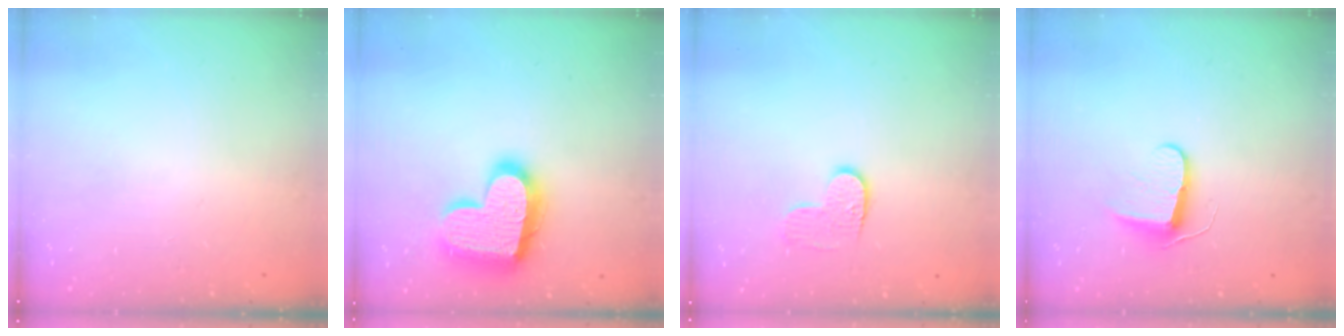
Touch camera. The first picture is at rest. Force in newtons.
{"total": 20.3, "press": 20.3, "slide": 1.4}
{"total": 6.8, "press": 6.8, "slide": 0.1}
{"total": 7.2, "press": 7.2, "slide": 0.7}